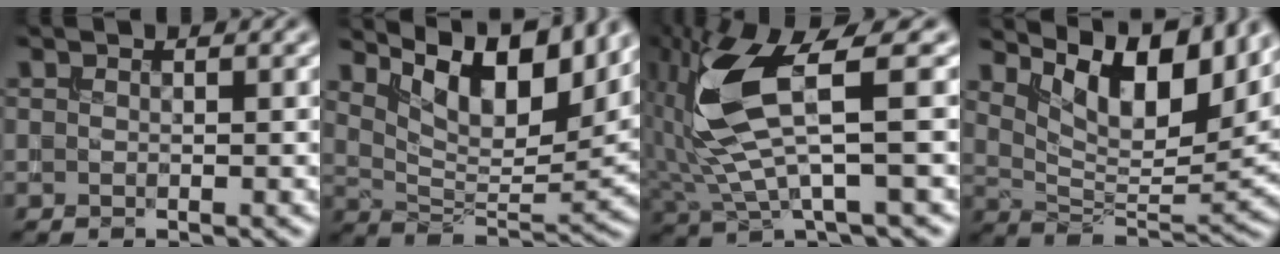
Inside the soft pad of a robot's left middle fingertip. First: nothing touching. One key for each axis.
{"total": 10.4, "fx": 6.5, "fy": 4.0, "fz": 7.1, "tx": -0.117, "ty": 0.001, "tz": 0.114}
{"total": 8.1, "fx": 1.5, "fy": 2.2, "fz": 7.7, "tx": -0.180, "ty": -0.003, "tz": 0.034}
{"total": 10.6, "fx": 6.5, "fy": 4.1, "fz": 7.3, "tx": -0.118, "ty": 0.000, "tz": 0.114}